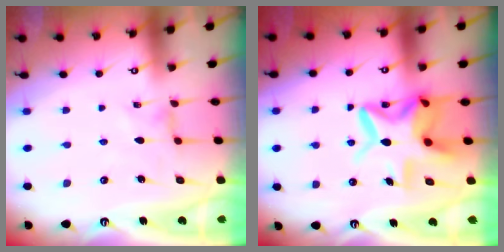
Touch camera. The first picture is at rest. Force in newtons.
{"total": 14.2, "press": 14.0, "slide": 2.0}